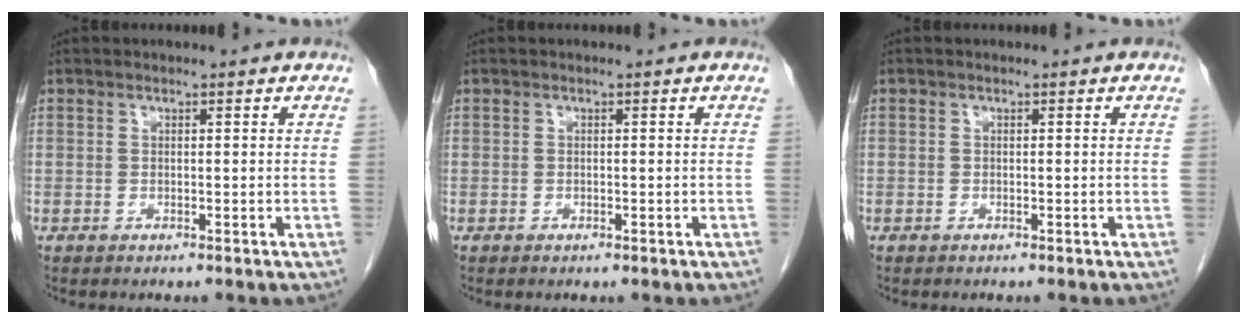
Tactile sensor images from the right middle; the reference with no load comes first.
{"total": 0.8, "force": [-0.4, 0.4, 0.5], "torque": [-0.009, 0.000, -0.002]}
{"total": 0.0}